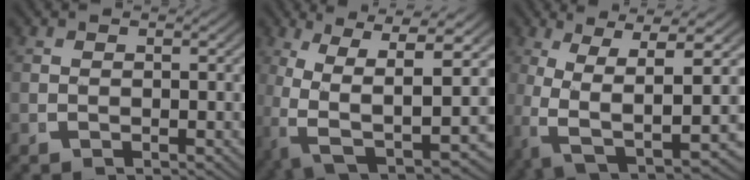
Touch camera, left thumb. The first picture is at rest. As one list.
[{"total": 12.8, "force": [-1.5, 7.3, 10.4], "torque": [-0.175, -0.048, 0.004]}, {"total": 11.1, "force": [-1.5, 5.6, 9.5], "torque": [-0.171, -0.042, 0.007]}]